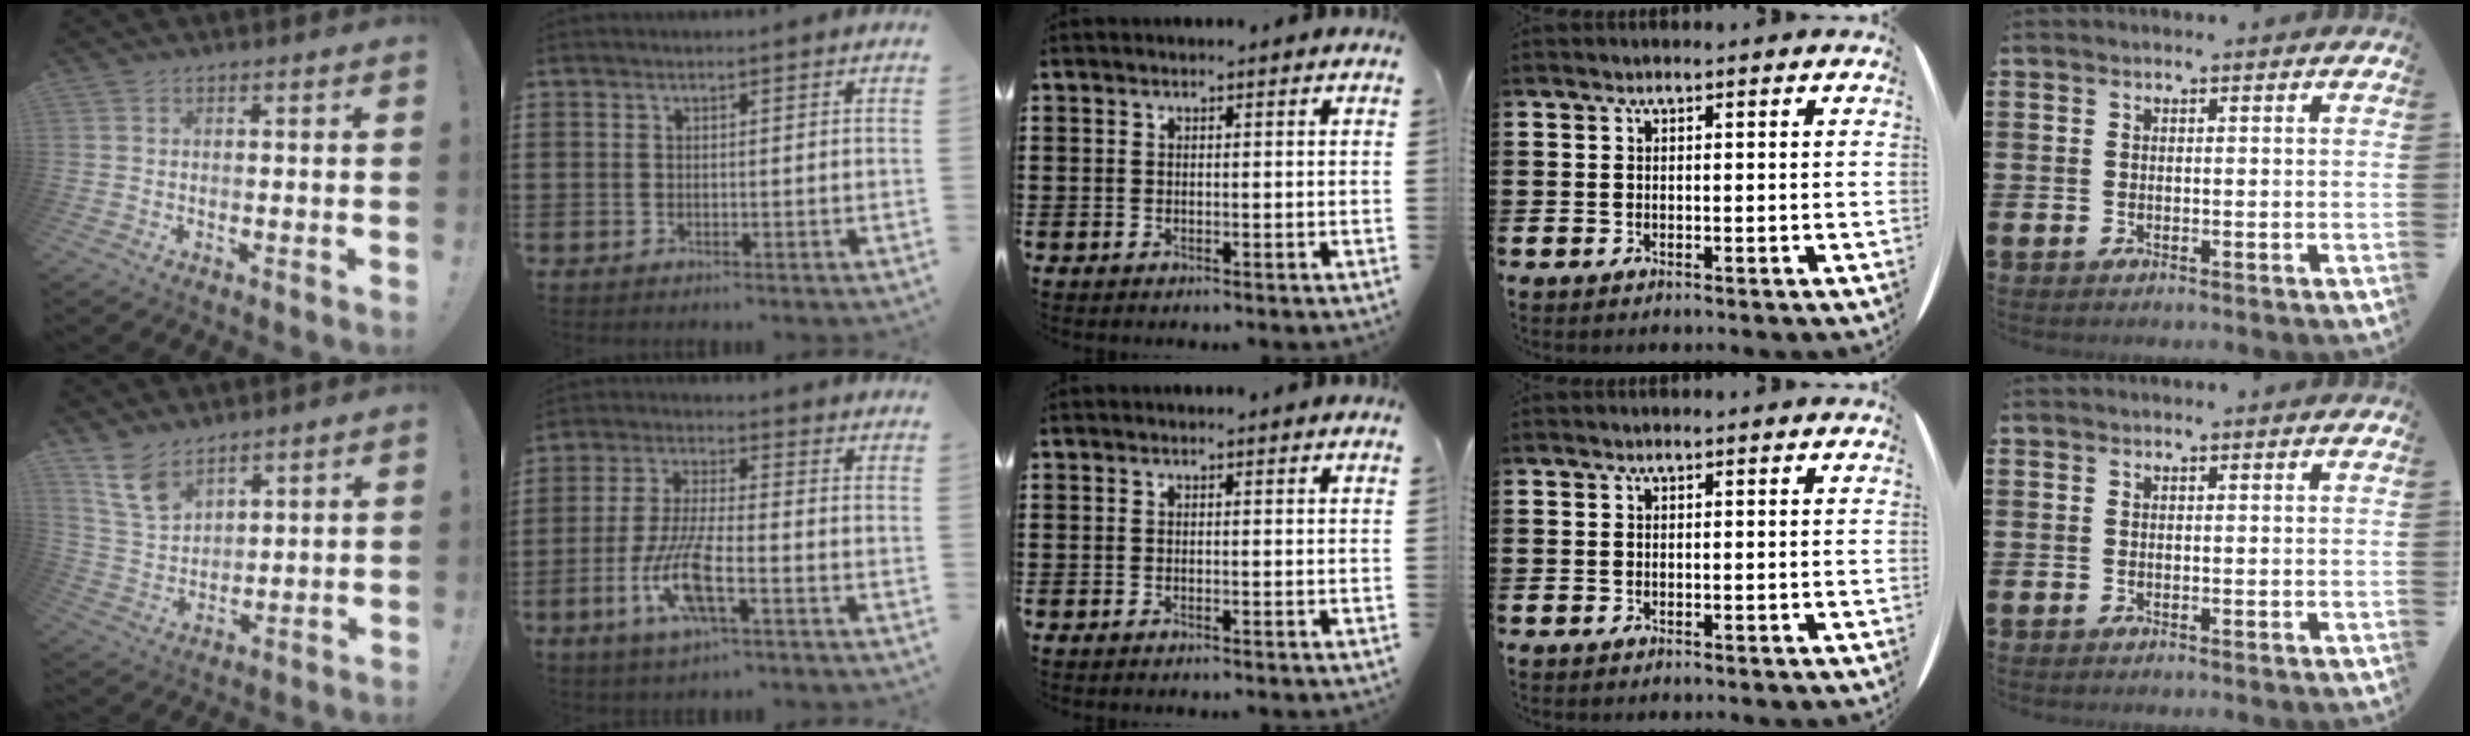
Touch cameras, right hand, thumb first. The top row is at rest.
{"thumb": {"total": 10.4, "force": [7.8, 5.4, 4.3], "torque": [-0.087, -0.043, 0.155]}, "index": {"total": 9.5, "force": [-3.9, 2.4, 8.3], "torque": [-0.188, -0.014, -0.076]}}